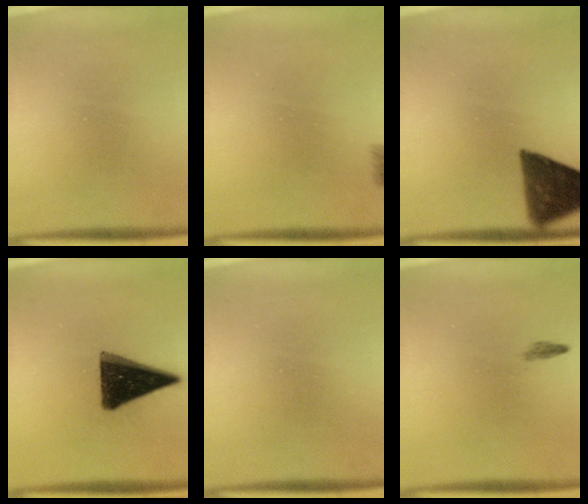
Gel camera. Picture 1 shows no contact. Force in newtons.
{"total": 2.1}
{"total": 10.4}
{"total": 14.2}
{"total": 0.0}
{"total": 0.5}